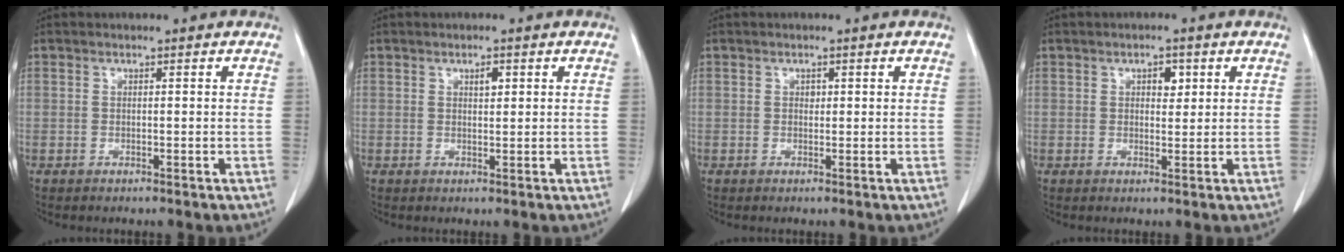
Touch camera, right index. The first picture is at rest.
{"total": 1.4, "force": [0.7, 0.6, 1.1], "torque": [-0.018, -0.001, 0.010]}
{"total": 0.8, "force": [0.2, 0.6, 0.4], "torque": [-0.005, 0.001, 0.003]}
{"total": 2.3, "force": [0.9, 1.3, 1.7], "torque": [-0.022, 0.001, 0.013]}